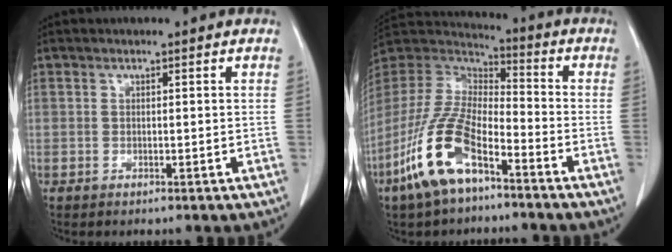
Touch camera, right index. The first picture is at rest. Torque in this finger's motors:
{"motor_torque": [1.52, -0.62, 0.60, 0.15]}